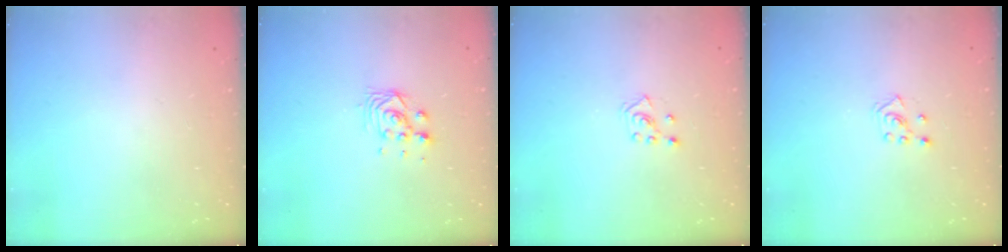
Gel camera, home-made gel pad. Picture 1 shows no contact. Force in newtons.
{"total": 3.9, "press": 3.8, "slide": 0.8}
{"total": 2.8, "press": 2.7, "slide": 0.5}
{"total": 2.8, "press": 2.7, "slide": 0.5}